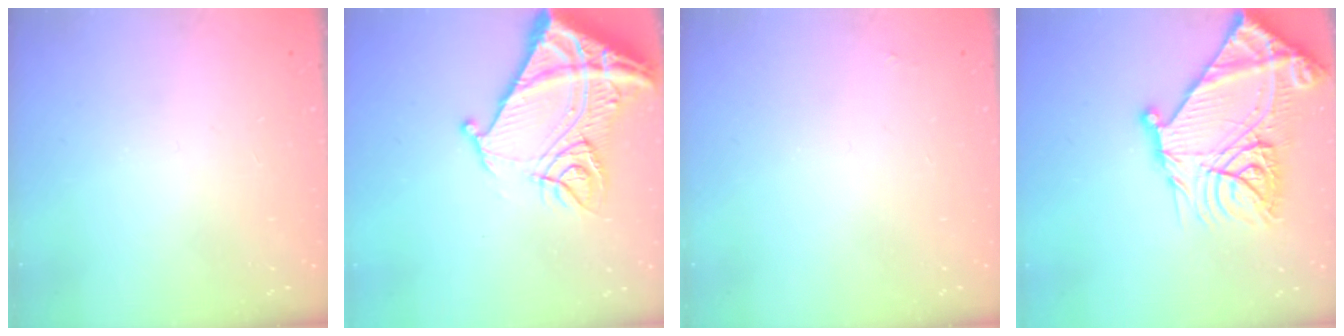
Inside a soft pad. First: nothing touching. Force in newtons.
{"total": 18.9, "press": 18.7, "slide": 2.3}
{"total": 1.9, "press": 1.9, "slide": 0.3}
{"total": 28.1, "press": 27.9, "slide": 3.3}